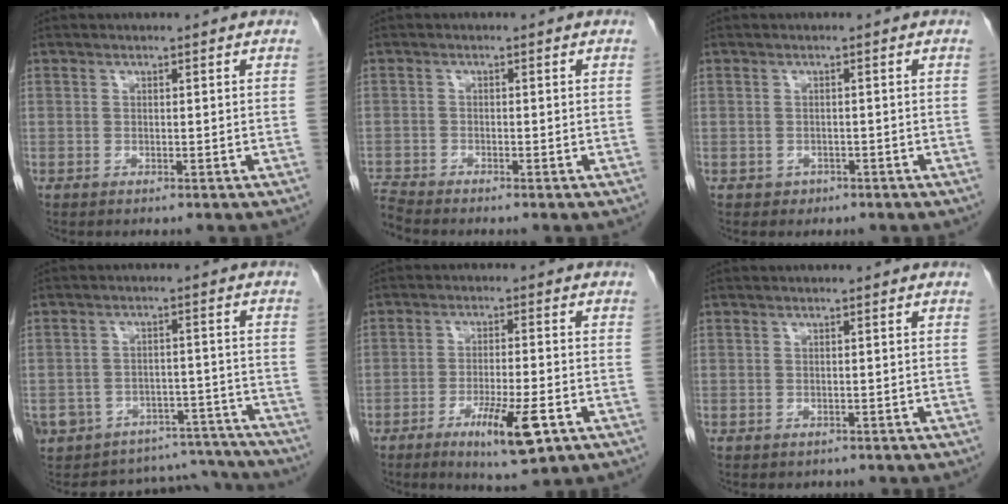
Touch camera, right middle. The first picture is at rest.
{"total": 2.4, "force": [-2.3, -0.6, -0.2], "torque": [-0.007, -0.019, -0.046]}
{"total": 1.3, "force": [-0.7, 1.1, 0.1], "torque": [-0.001, 0.004, -0.007]}
{"total": 19.7, "force": [-17.2, 8.0, 5.0], "torque": [-0.105, 0.031, -0.213]}
{"total": 8.4, "force": [-4.0, 1.1, 7.3], "torque": [-0.124, -0.015, -0.060]}
{"total": 0.8, "force": [-0.6, 0.6, 0.1], "torque": [-0.007, 0.001, -0.006]}